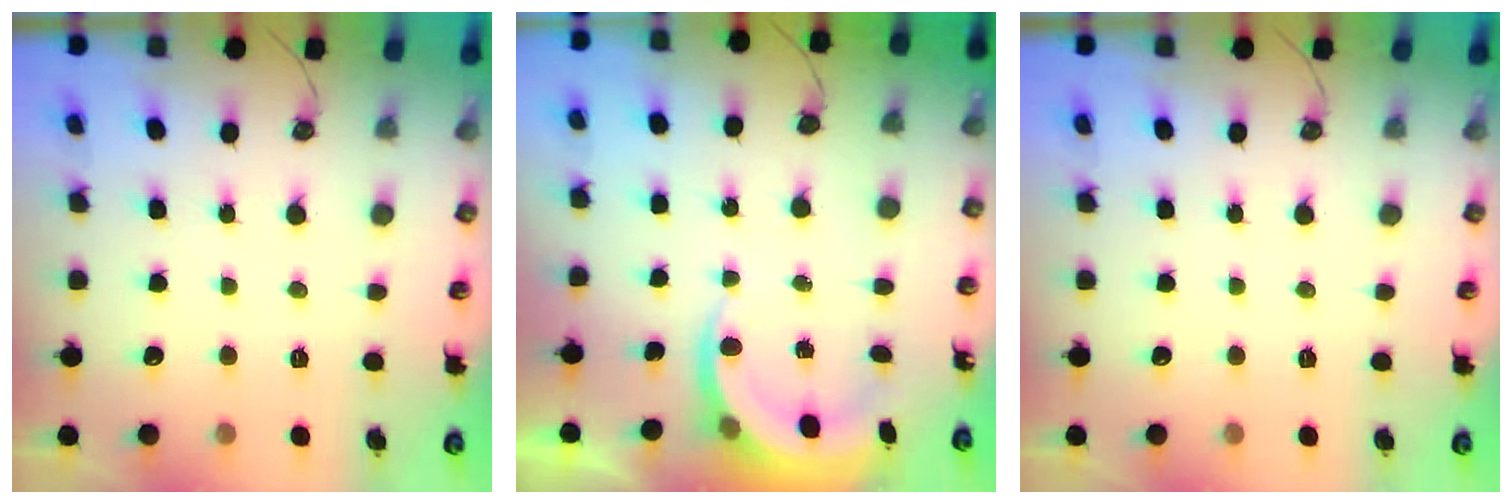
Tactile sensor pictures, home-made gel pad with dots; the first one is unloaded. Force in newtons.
{"total": 6.1, "press": 5.9, "slide": 1.4}
{"total": 0.0}